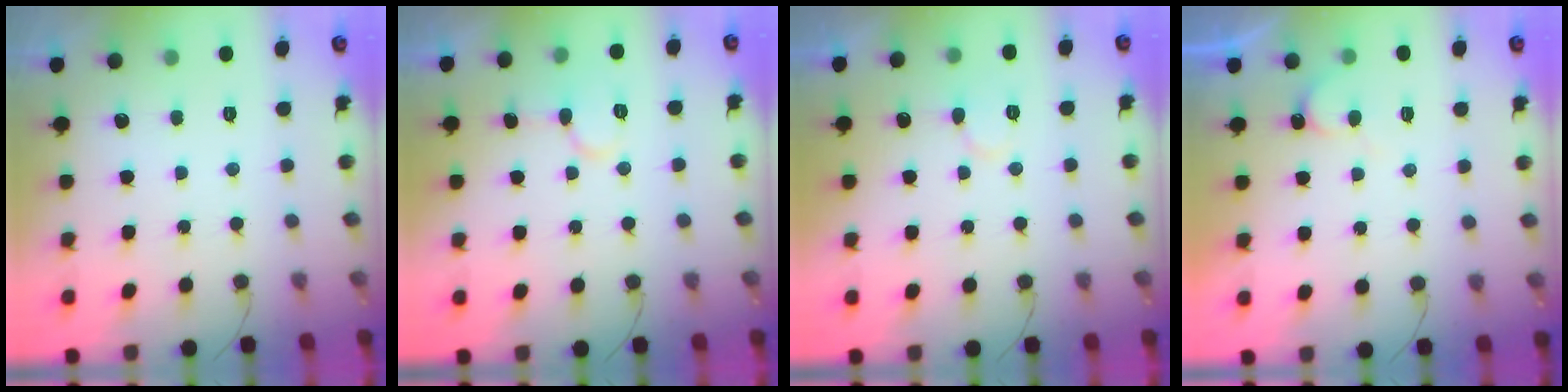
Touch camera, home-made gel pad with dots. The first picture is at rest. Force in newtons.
{"total": 7.5, "press": 7.5, "slide": 0.3}
{"total": 6.3, "press": 6.3, "slide": 0.6}
{"total": 5.4, "press": 5.4, "slide": 0.4}